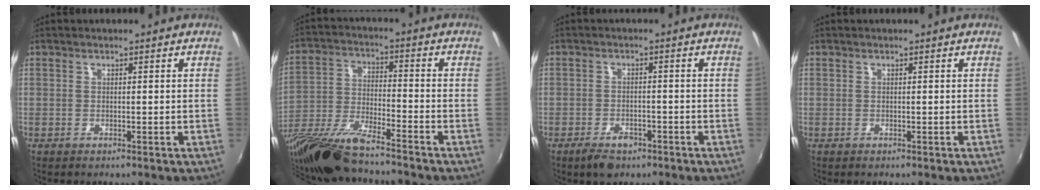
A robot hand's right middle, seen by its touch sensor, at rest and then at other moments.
{"total": 16.7, "force": [-13.4, 2.3, 9.6], "torque": [-0.198, -0.047, -0.251]}
{"total": 5.1, "force": [-3.5, 2.6, 2.6], "torque": [-0.067, -0.007, -0.055]}
{"total": 0.0}